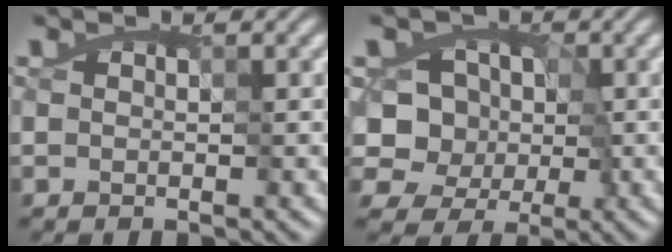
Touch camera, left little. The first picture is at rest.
{"total": 8.1, "force": [-2.1, 7.1, 3.3], "torque": [-0.047, 0.019, -0.061]}